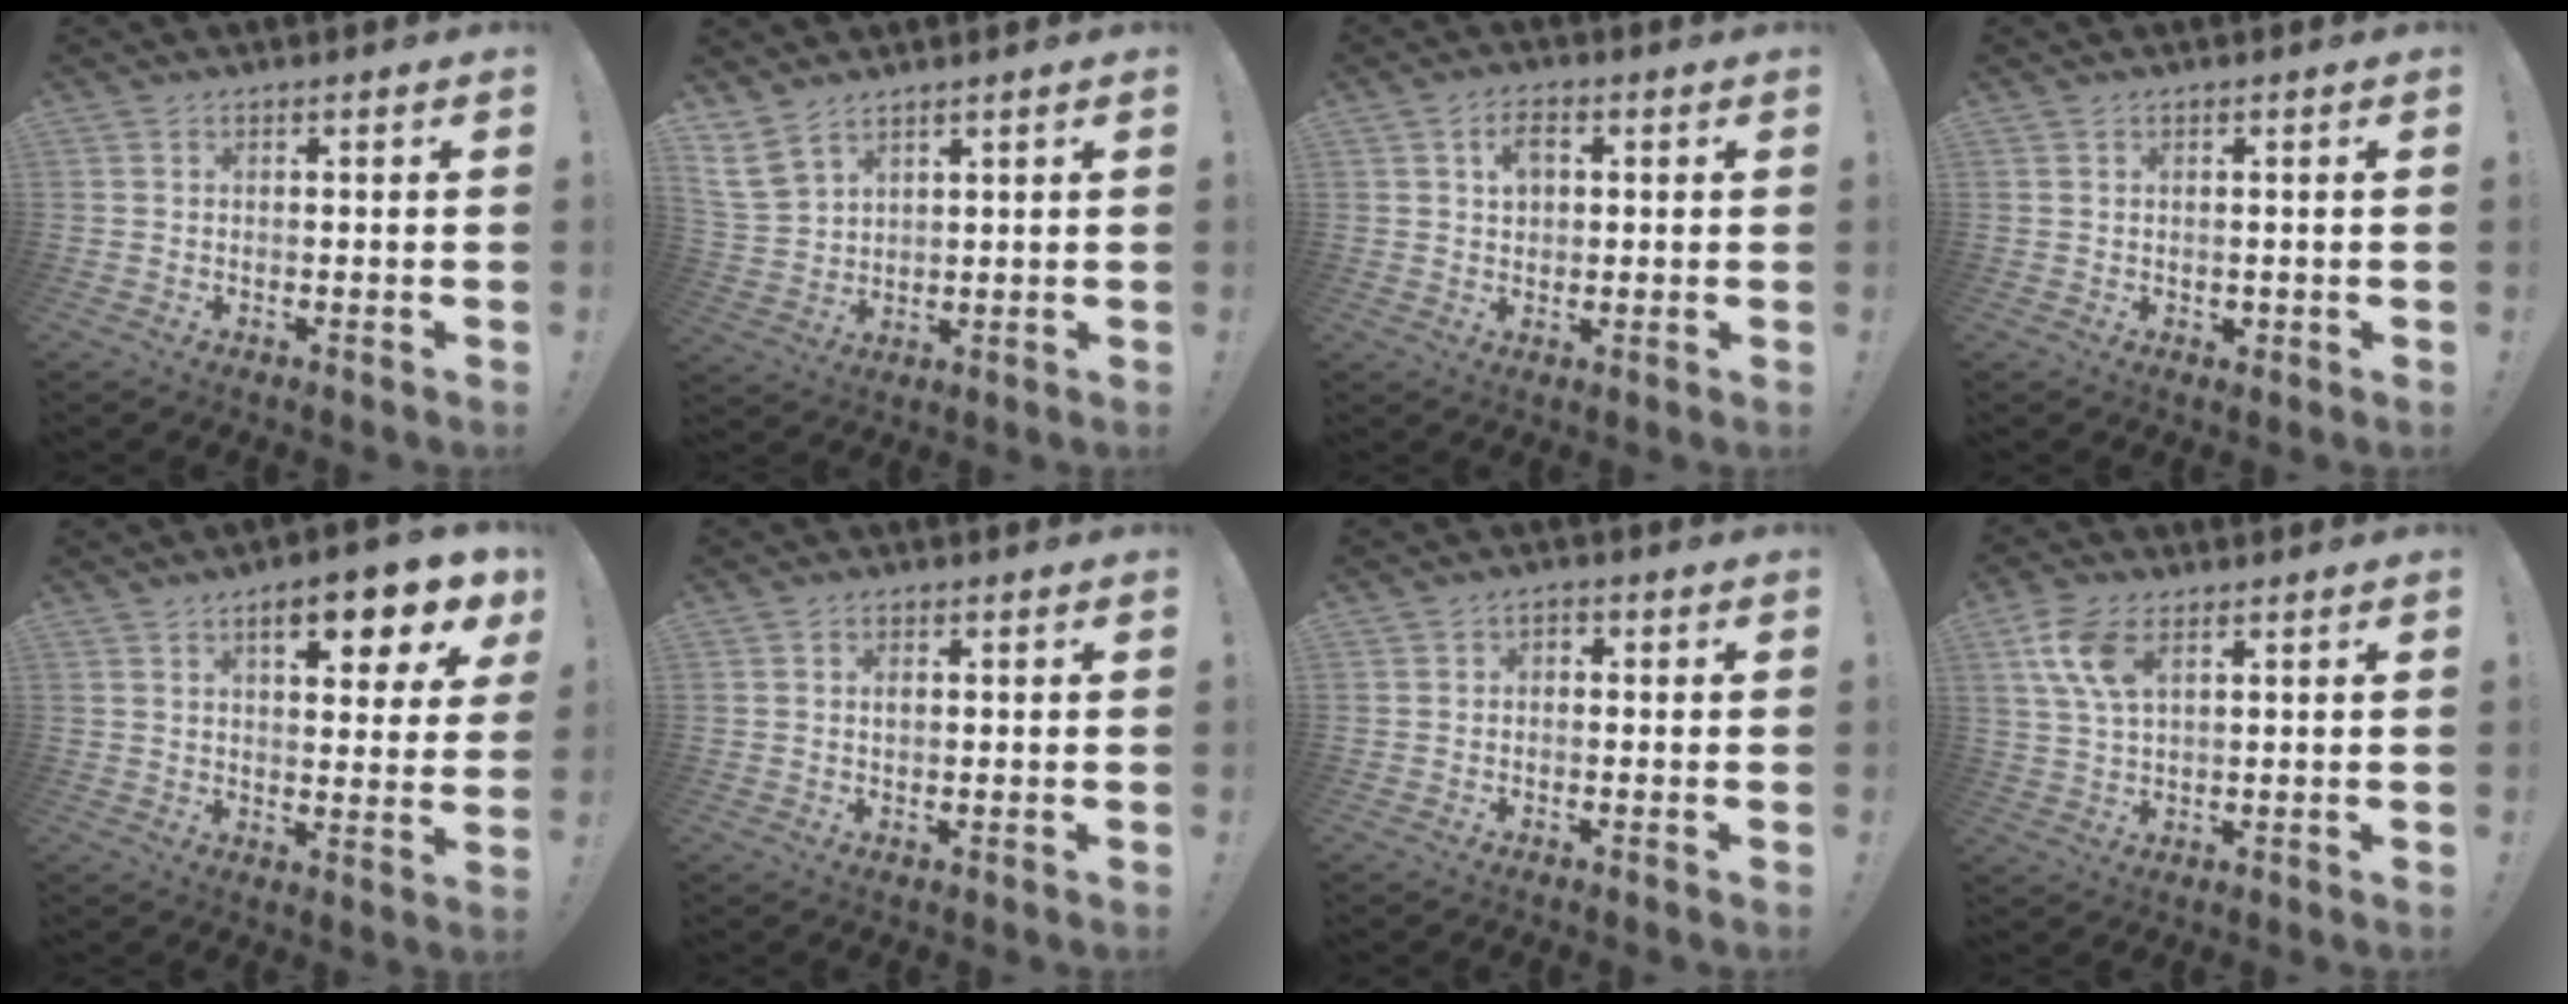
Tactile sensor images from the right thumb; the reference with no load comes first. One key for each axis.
{"total": 8.5, "fx": 6.1, "fy": 4.4, "fz": 3.9, "tx": -0.081, "ty": -0.029, "tz": 0.121}
{"total": 4.8, "fx": 1.3, "fy": 3.4, "fz": 3.1, "tx": -0.047, "ty": 0.005, "tz": 0.022}
{"total": 1.0, "fx": 0.2, "fy": 1.0, "fz": 0.4, "tx": -0.001, "ty": 0.001, "tz": 0.004}
{"total": 11.0, "fx": 5.7, "fy": 2.9, "fz": 9.0, "tx": -0.120, "ty": -0.028, "tz": 0.087}
{"total": 1.3, "fx": 0.2, "fy": 0.9, "fz": 0.8, "tx": -0.018, "ty": 0.005, "tz": 0.004}
{"total": 1.7, "fx": -1.2, "fy": 1.0, "fz": 0.7, "tx": -0.009, "ty": 0.008, "tz": -0.022}
{"total": 9.6, "fx": 4.2, "fy": 5.1, "fz": 7.0, "tx": -0.143, "ty": -0.005, "tz": 0.078}